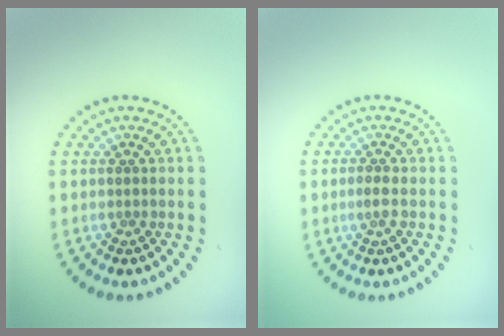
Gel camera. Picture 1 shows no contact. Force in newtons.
{"total": 1.2, "press": 1.1, "slide": 0.5}